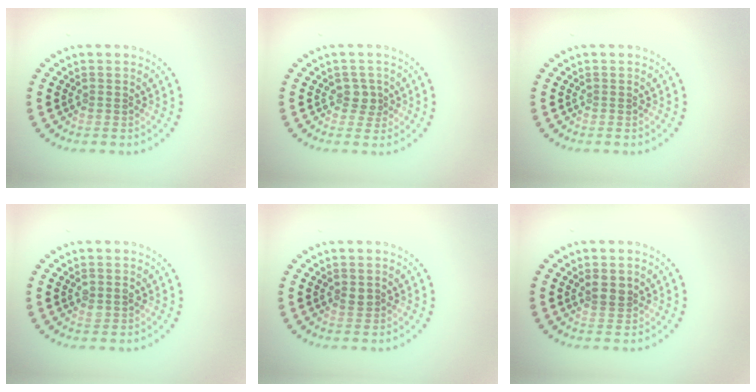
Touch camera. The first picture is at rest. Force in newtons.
{"total": 1.7, "press": 1.5, "slide": 0.8}
{"total": 0.0}
{"total": 1.0, "press": 1.0, "slide": 0.1}
{"total": 0.8, "press": 0.8, "slide": 0.2}
{"total": 2.0, "press": 1.7, "slide": 1.0}